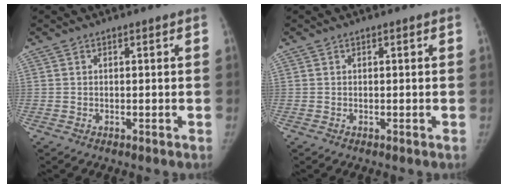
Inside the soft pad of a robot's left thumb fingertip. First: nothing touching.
{"total": 0.0}